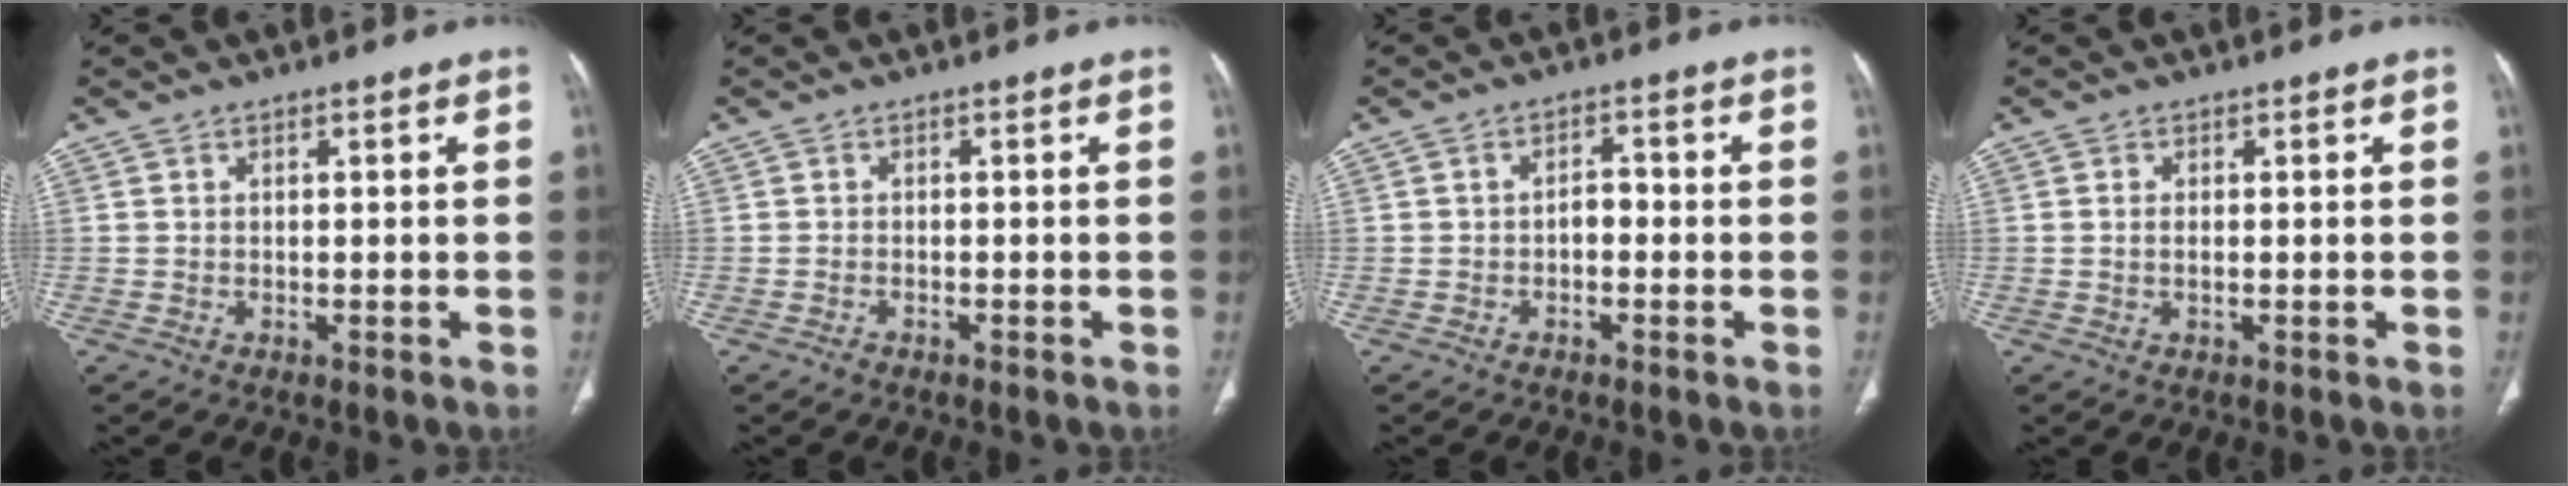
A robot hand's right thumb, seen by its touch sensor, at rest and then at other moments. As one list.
[{"total": 0.8, "force": [-0.7, 0.5, 0.2], "torque": [-0.008, 0.003, -0.013]}, {"total": 2.4, "force": [-0.7, 1.5, 1.7], "torque": [-0.018, 0.014, -0.018]}, {"total": 1.1, "force": [0.0, 0.4, 1.0], "torque": [-0.023, -0.001, 0.003]}]